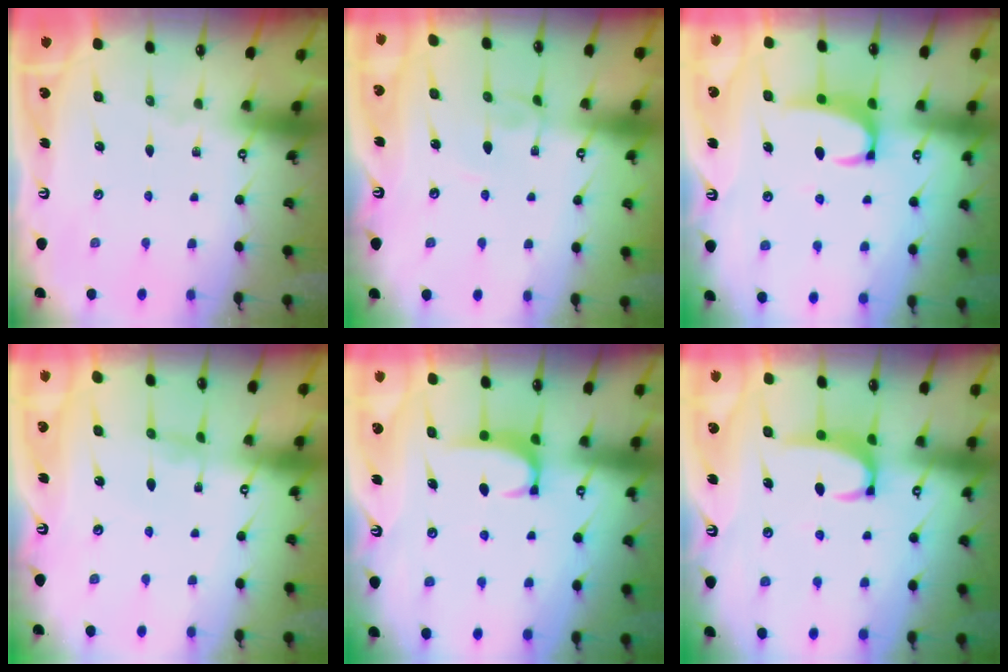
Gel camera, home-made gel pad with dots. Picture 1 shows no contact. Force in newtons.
{"total": 3.8, "press": 3.8, "slide": 0.1}
{"total": 3.3, "press": 3.3, "slide": 0.7}
{"total": 1.0, "press": 0.9, "slide": 0.3}
{"total": 1.8, "press": 1.7, "slide": 0.5}
{"total": 3.3, "press": 3.3, "slide": 0.6}